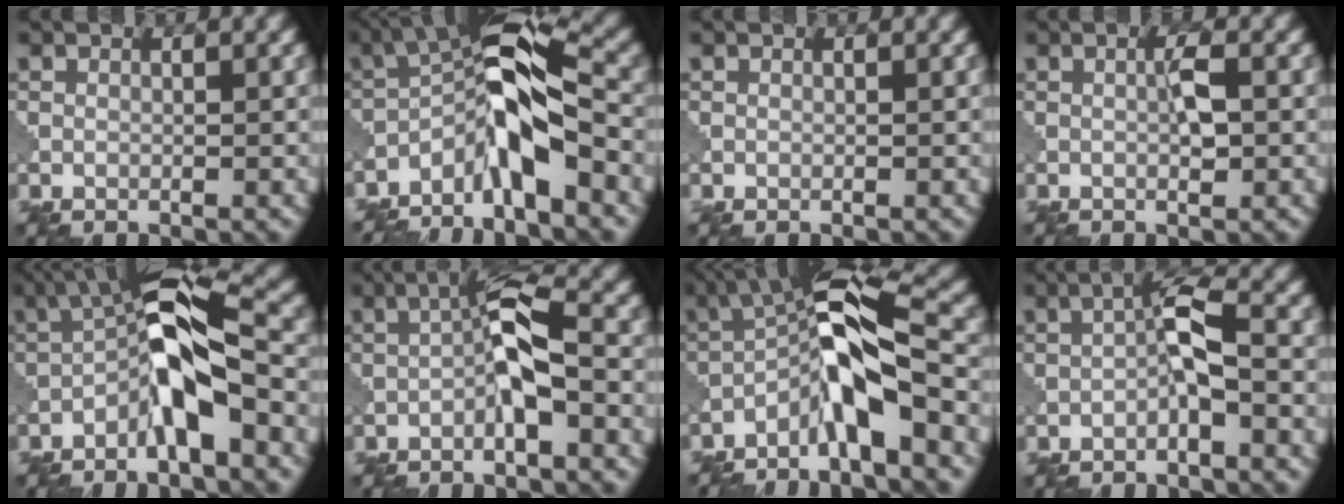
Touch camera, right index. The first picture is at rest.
{"total": 9.0, "force": [-4.7, 2.1, 7.4], "torque": [-0.121, 0.018, -0.100]}
{"total": 0.0}
{"total": 1.8, "force": [0.0, 0.2, 1.8], "torque": [-0.033, 0.003, -0.002]}
{"total": 7.9, "force": [-2.6, 2.2, 7.1], "torque": [-0.116, 0.027, -0.061]}
{"total": 4.6, "force": [-1.3, 1.0, 4.3], "torque": [-0.079, 0.017, -0.033]}
{"total": 8.5, "force": [-3.9, 1.7, 7.4], "torque": [-0.125, 0.019, -0.090]}
{"total": 3.2, "force": [-0.8, 0.6, 3.1], "torque": [-0.057, 0.015, -0.020]}